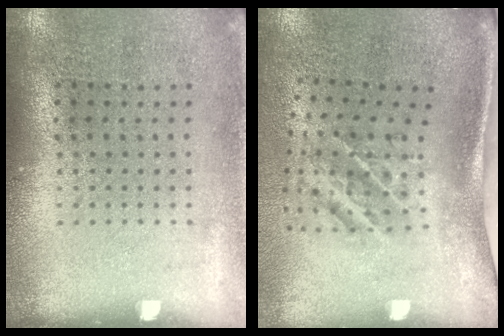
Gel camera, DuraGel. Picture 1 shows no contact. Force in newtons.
{"total": 2.2, "press": 1.3, "slide": 1.9}